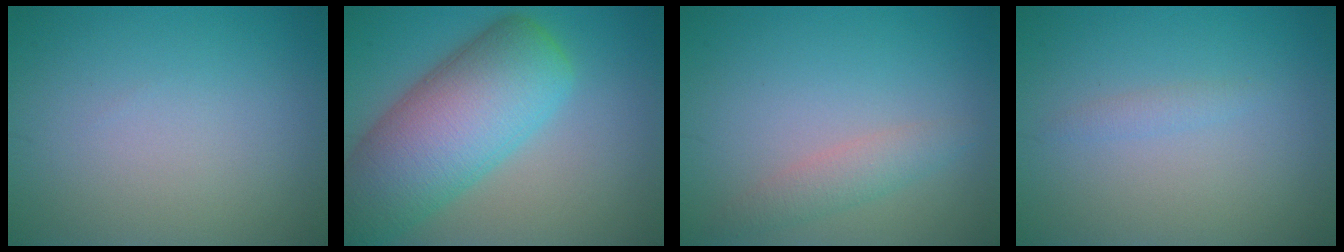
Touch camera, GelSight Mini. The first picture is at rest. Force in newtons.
{"total": 11.2, "press": 11.2, "slide": 0.6}
{"total": 2.0, "press": 2.0, "slide": 0.1}
{"total": 0.9, "press": 0.9, "slide": 0.0}